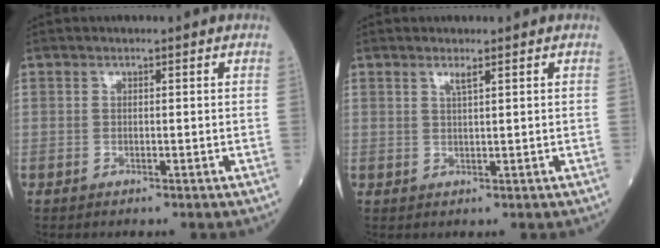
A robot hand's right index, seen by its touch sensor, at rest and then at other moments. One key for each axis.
{"total": 1.3, "fx": 0.9, "fy": -0.2, "fz": 1.0, "tx": -0.023, "ty": -0.003, "tz": 0.017}